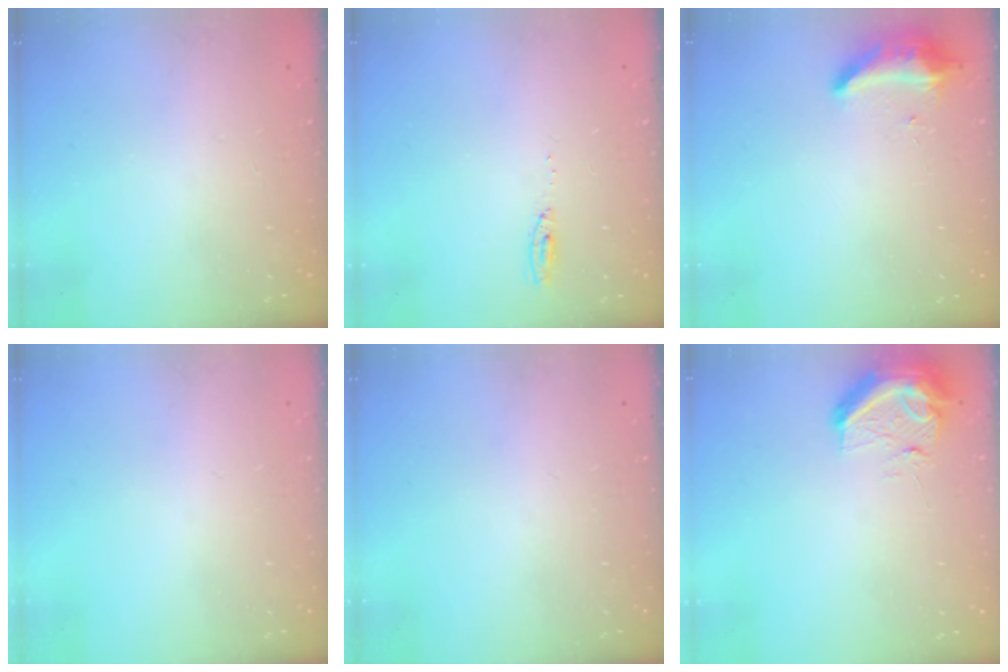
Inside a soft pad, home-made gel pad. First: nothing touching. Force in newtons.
{"total": 4.6, "press": 4.4, "slide": 1.3}
{"total": 8.4, "press": 8.4, "slide": 0.4}
{"total": 0.0}
{"total": 0.0}
{"total": 14.4, "press": 11.8, "slide": 8.4}